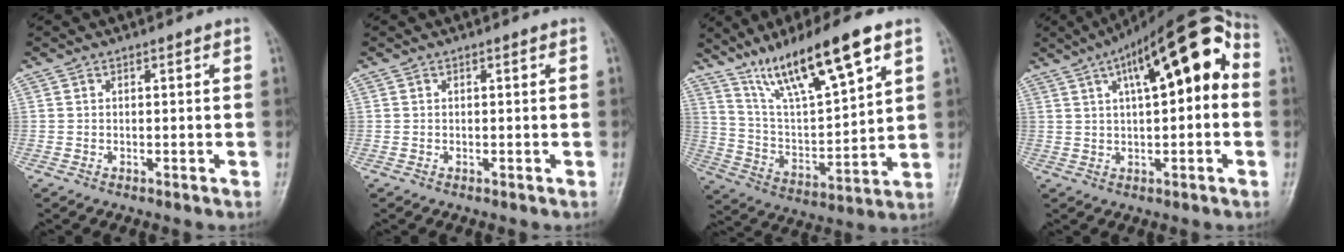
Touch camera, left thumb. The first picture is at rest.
{"total": 0.0}
{"total": 18.4, "force": [11.5, 3.9, 13.8], "torque": [-0.228, -0.042, 0.220]}
{"total": 17.7, "force": [4.3, 6.5, 15.9], "torque": [-0.216, 0.040, 0.053]}